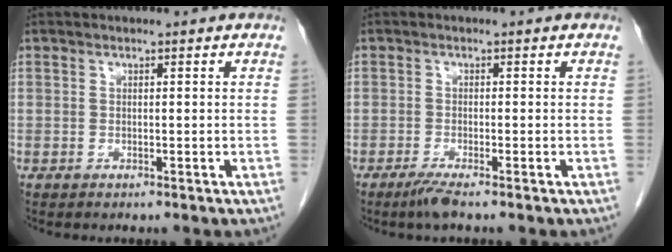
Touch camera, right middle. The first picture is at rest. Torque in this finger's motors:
{"motor_torque": [0.35, -0.59, 0.00, 0.01]}